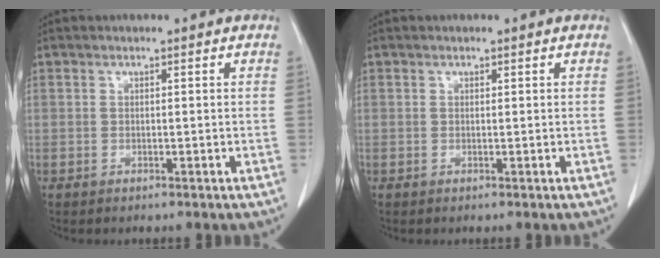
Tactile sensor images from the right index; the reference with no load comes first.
{"total": 0.0}